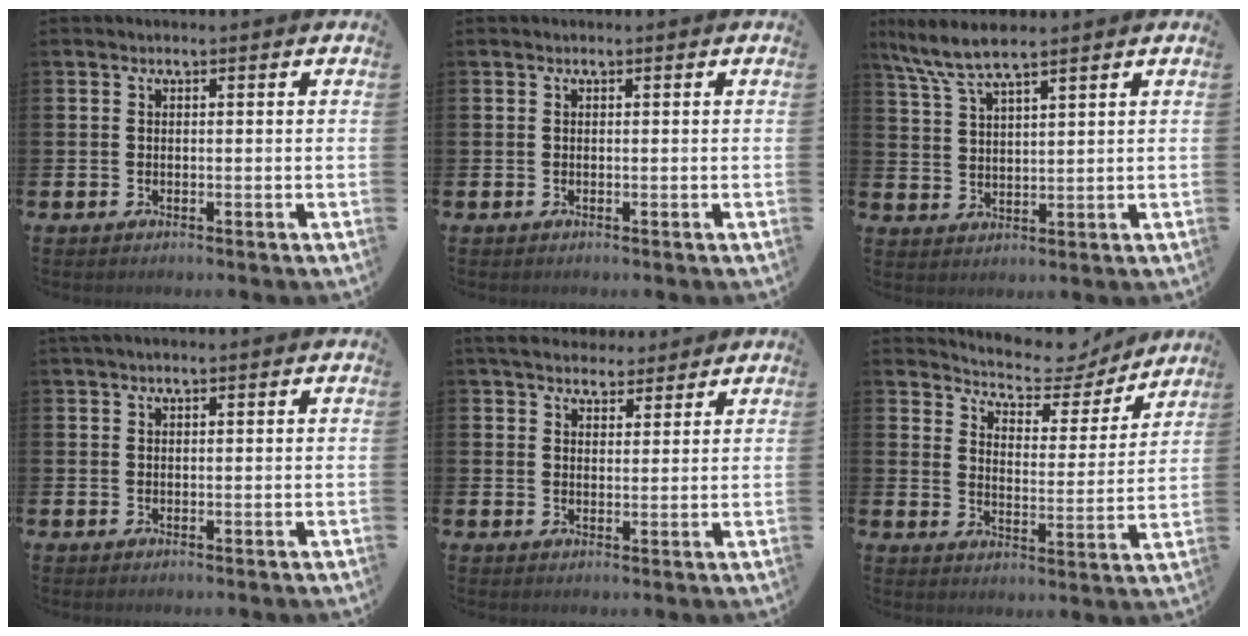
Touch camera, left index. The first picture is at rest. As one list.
[{"total": 0.0}, {"total": 6.7, "force": [5.7, 0.9, 3.3], "torque": [-0.087, -0.013, 0.104]}, {"total": 0.9, "force": [0.8, 0.0, 0.5], "torque": [-0.009, 0.001, 0.013]}, {"total": 4.8, "force": [4.5, 1.5, 0.8], "torque": [-0.030, -0.015, 0.083]}, {"total": 7.0, "force": [6.5, 2.1, 1.3], "torque": [-0.056, -0.050, 0.112]}]